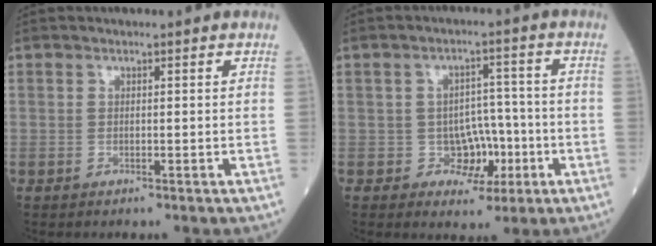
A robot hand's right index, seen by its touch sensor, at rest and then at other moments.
{"total": 5.3, "force": [-1.6, 4.4, 2.5], "torque": [-0.019, 0.016, -0.017]}